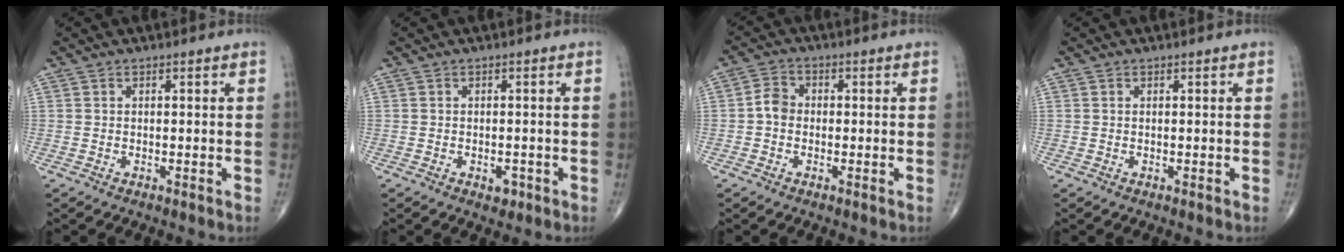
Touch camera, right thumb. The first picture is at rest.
{"total": 1.9, "force": [-0.8, 1.2, 1.2], "torque": [-0.010, 0.001, -0.009]}
{"total": 3.4, "force": [-0.5, 2.8, 1.9], "torque": [-0.027, 0.013, -0.018]}
{"total": 0.0}